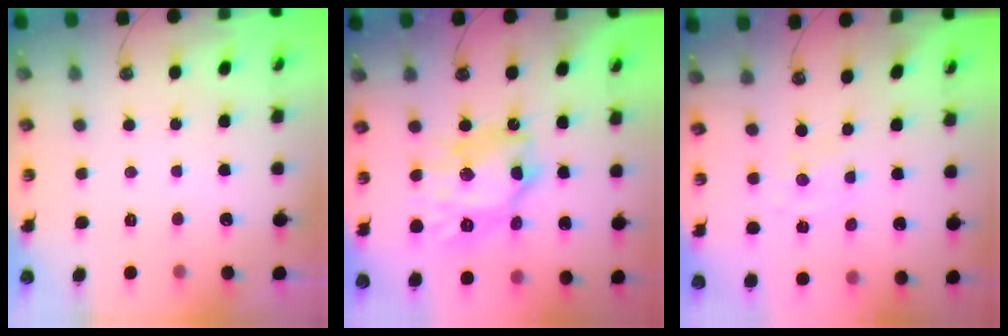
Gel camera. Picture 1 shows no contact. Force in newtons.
{"total": 14.7, "press": 14.6, "slide": 1.7}
{"total": 0.0}